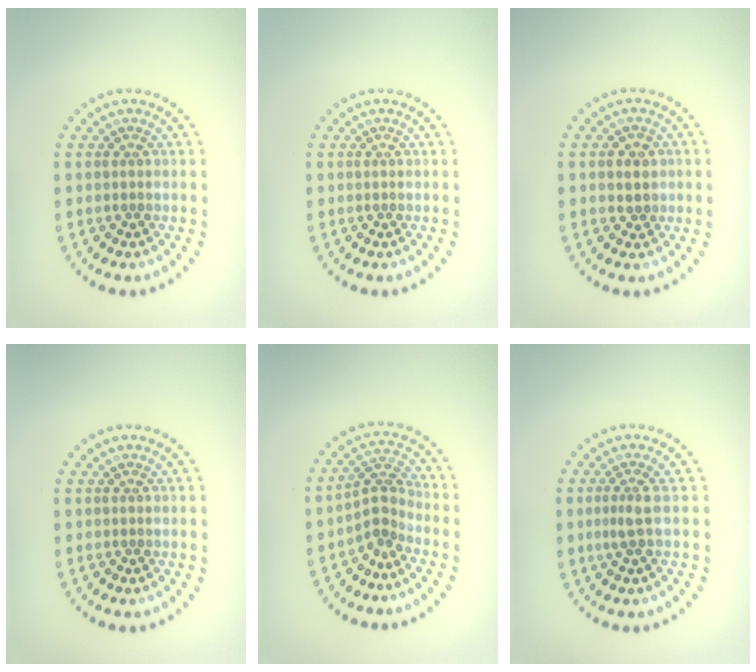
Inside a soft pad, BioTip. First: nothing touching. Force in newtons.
{"total": 0.0}
{"total": 1.5, "press": 1.5, "slide": 0.4}
{"total": 0.0}
{"total": 2.6, "press": 1.9, "slide": 1.7}
{"total": 1.7, "press": 1.3, "slide": 1.1}